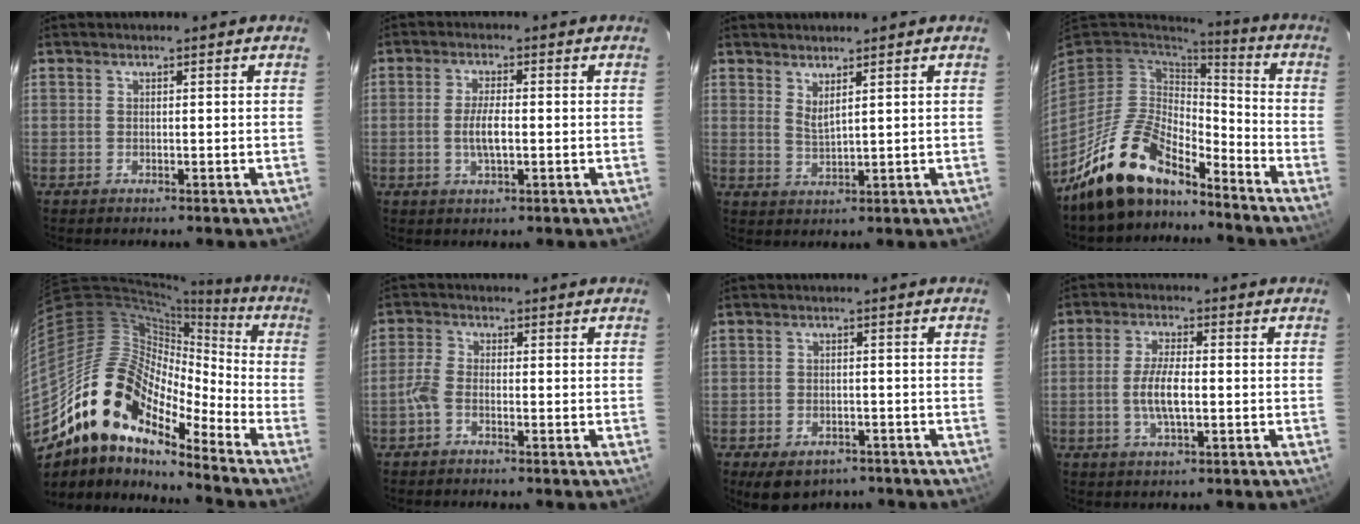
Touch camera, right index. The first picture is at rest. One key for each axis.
{"total": 4.4, "fx": -0.7, "fy": 1.3, "fz": 4.2, "tx": -0.081, "ty": -0.001, "tz": -0.012}
{"total": 2.7, "fx": 2.1, "fy": 0.2, "fz": 1.7, "tx": -0.031, "ty": -0.006, "tz": 0.034}
{"total": 16.2, "fx": -12.7, "fy": 6.4, "fz": 7.7, "tx": -0.174, "ty": -0.002, "tz": -0.226}
{"total": 18.4, "fx": -13.1, "fy": 7.4, "fz": 10.6, "tx": -0.180, "ty": -0.009, "tz": -0.257}
{"total": 3.0, "fx": -1.6, "fy": 1.4, "fz": 2.0, "tx": -0.053, "ty": 0.006, "tz": -0.037}
{"total": 7.9, "fx": -5.3, "fy": 4.6, "fz": 3.6, "tx": -0.074, "ty": -0.008, "tz": -0.065}
{"total": 6.2, "fx": -1.0, "fy": 1.9, "fz": 5.8, "tx": -0.116, "ty": 0.001, "tz": -0.019}